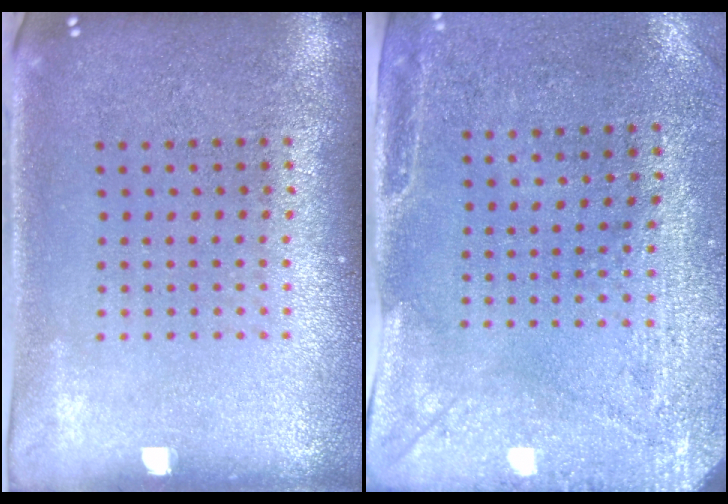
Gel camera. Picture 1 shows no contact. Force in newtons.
{"total": 3.0, "press": 2.3, "slide": 1.8}